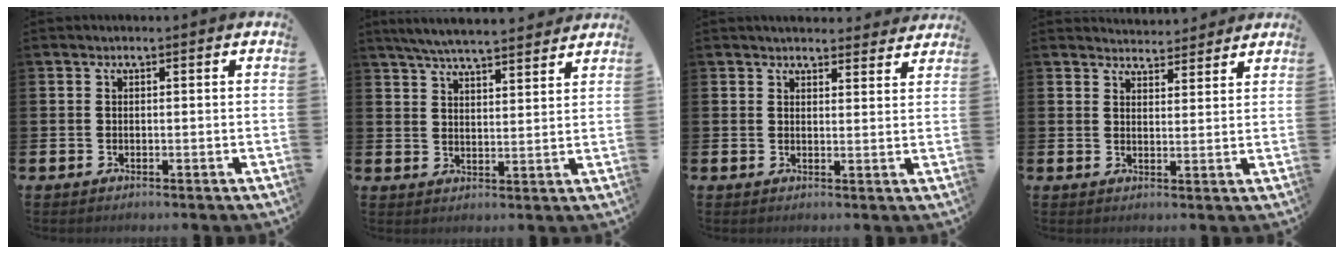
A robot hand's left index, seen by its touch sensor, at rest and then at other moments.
{"total": 6.0, "force": [5.8, 0.3, 1.4], "torque": [-0.040, -0.032, 0.103]}
{"total": 3.4, "force": [3.3, 0.6, 0.0], "torque": [0.004, -0.021, 0.060]}
{"total": 3.8, "force": [3.8, 0.6, -0.2], "torque": [0.007, -0.027, 0.068]}